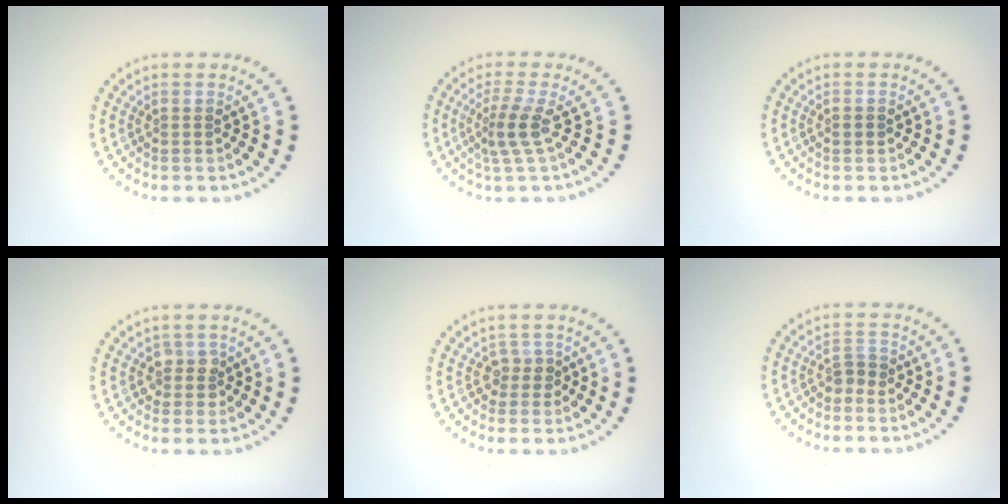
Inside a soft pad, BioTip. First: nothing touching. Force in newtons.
{"total": 2.6, "press": 1.8, "slide": 1.8}
{"total": 0.8, "press": 0.8, "slide": 0.0}
{"total": 1.6, "press": 1.4, "slide": 0.6}
{"total": 1.6, "press": 1.2, "slide": 1.1}
{"total": 1.2, "press": 1.0, "slide": 0.6}